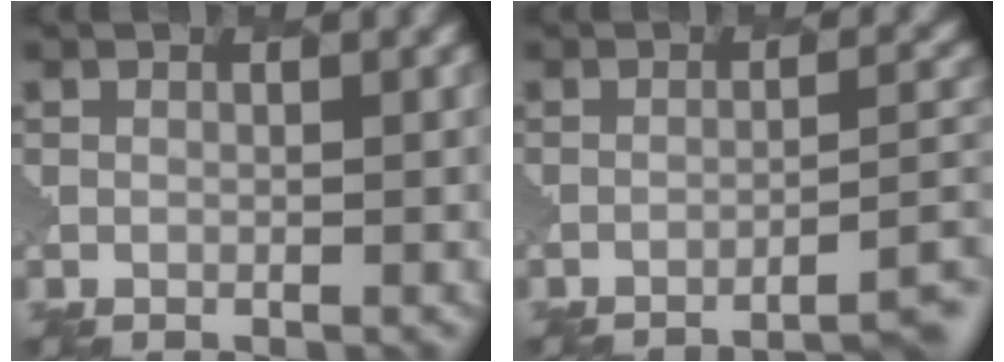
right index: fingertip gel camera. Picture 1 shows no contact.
{"total": 5.5, "force": [-4.7, 0.9, 2.6], "torque": [-0.023, 0.021, -0.060]}